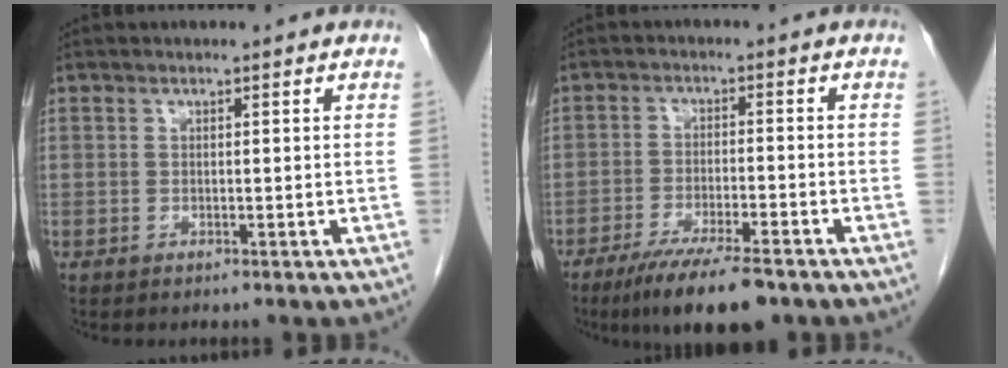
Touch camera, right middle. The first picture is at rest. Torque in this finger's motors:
{"motor_torque": [1.16, -0.98, 0.19, 0.06]}